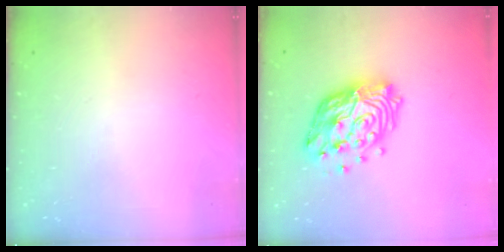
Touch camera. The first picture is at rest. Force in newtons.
{"total": 16.7, "press": 16.6, "slide": 1.7}